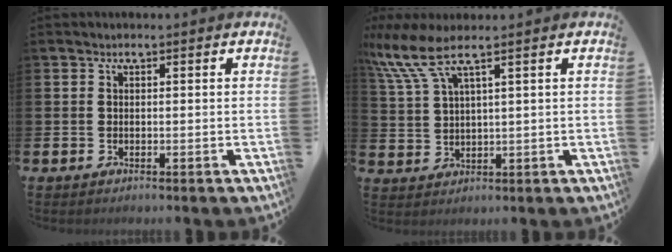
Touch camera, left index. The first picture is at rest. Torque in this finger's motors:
{"motor_torque": [0.50, -0.88, 0.91, 0.21]}